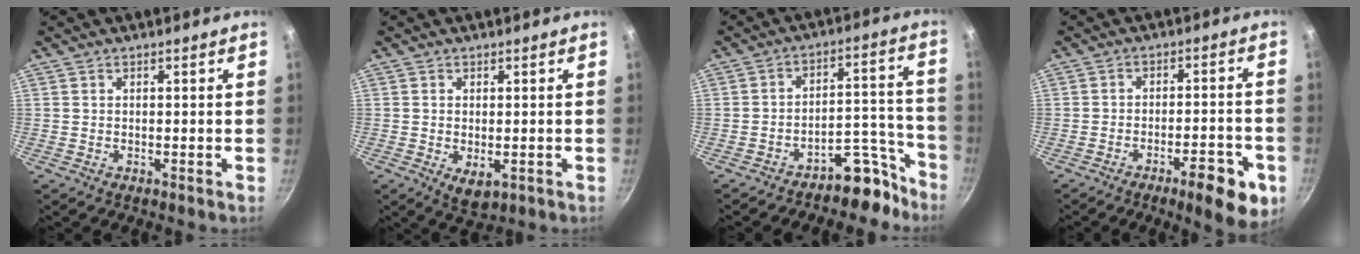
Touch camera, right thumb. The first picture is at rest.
{"total": 3.6, "force": [-0.8, 1.9, 2.9], "torque": [-0.050, -0.010, -0.003]}
{"total": 8.3, "force": [-7.0, 3.0, 3.2], "torque": [-0.014, 0.110, -0.113]}
{"total": 10.6, "force": [-5.3, 2.9, 8.6], "torque": [-0.108, 0.025, -0.071]}